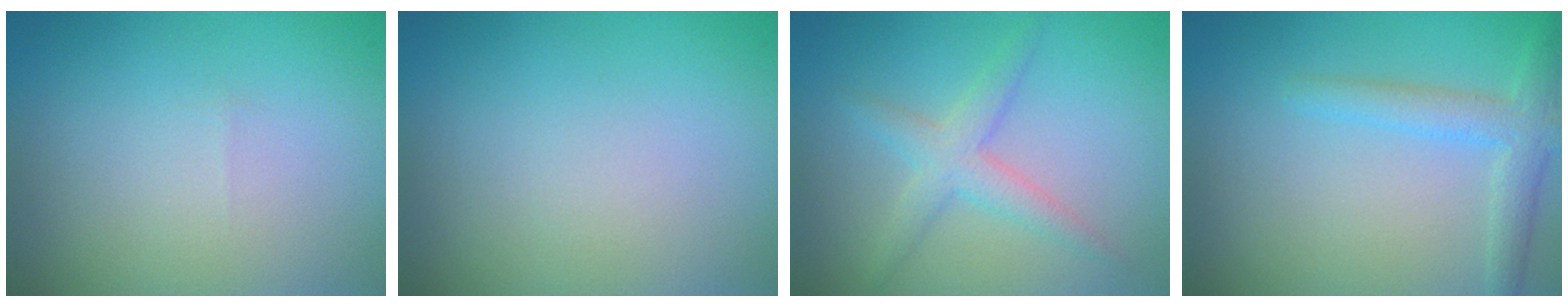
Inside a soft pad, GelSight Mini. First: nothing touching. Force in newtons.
{"total": 0.0}
{"total": 2.8, "press": 2.8, "slide": 0.2}
{"total": 2.9, "press": 2.9, "slide": 0.2}